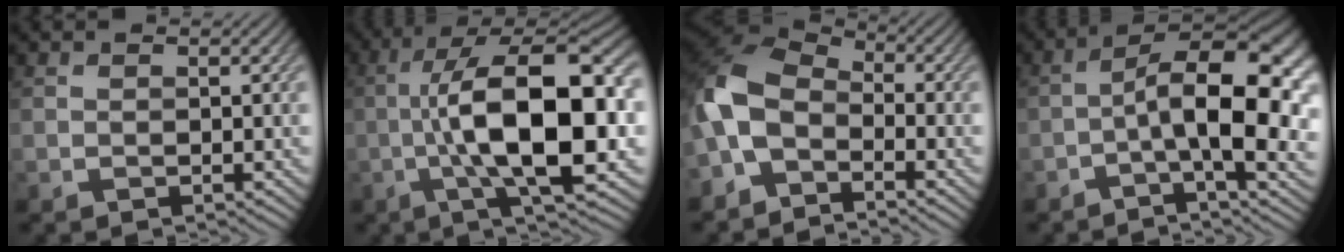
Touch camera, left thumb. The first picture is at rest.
{"total": 15.9, "force": [-1.3, 5.5, 14.9], "torque": [-0.245, 0.015, -0.026]}
{"total": 9.7, "force": [-3.8, 5.8, 6.8], "torque": [-0.152, 0.000, -0.092]}
{"total": 14.0, "force": [-1.8, 4.9, 13.0], "torque": [-0.192, 0.007, -0.025]}